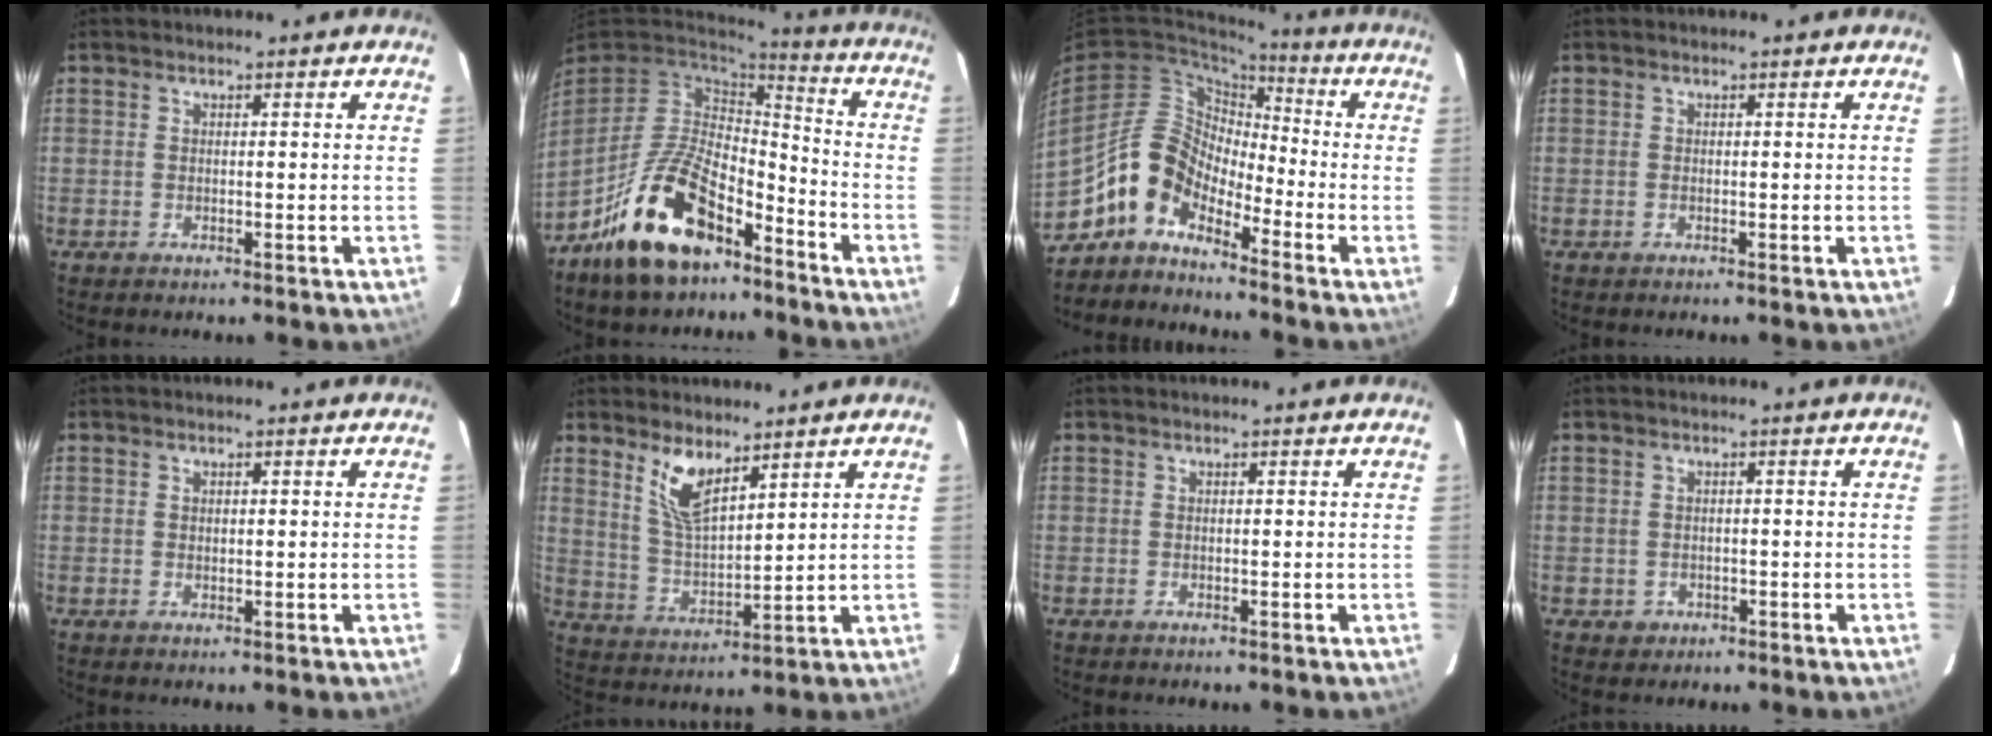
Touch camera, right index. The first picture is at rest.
{"total": 17.9, "force": [-11.1, 8.3, 11.4], "torque": [-0.229, 0.003, -0.193]}
{"total": 9.6, "force": [-6.6, 5.5, 4.3], "torque": [-0.079, 0.035, -0.146]}
{"total": 0.0}
{"total": 0.7, "force": [0.3, 0.6, 0.4], "torque": [-0.006, 0.003, 0.006]}
{"total": 8.2, "force": [5.4, 2.8, 5.5], "torque": [-0.106, -0.004, 0.115]}
{"total": 0.0}
{"total": 2.3, "force": [-0.6, 2.1, 0.4], "torque": [-0.008, 0.002, -0.002]}